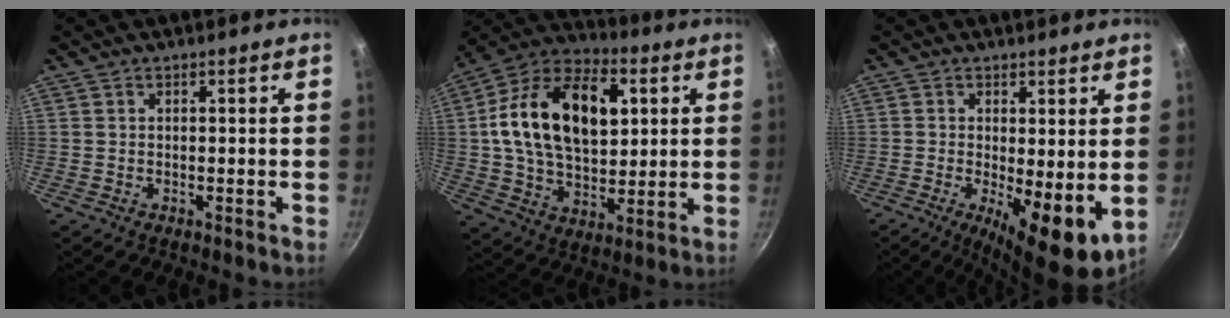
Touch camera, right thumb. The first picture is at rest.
{"total": 23.0, "force": [4.8, 14.4, 17.3], "torque": [-0.274, 0.011, 0.070]}
{"total": 10.3, "force": [-1.0, 3.4, 9.7], "torque": [-0.135, -0.018, -0.007]}